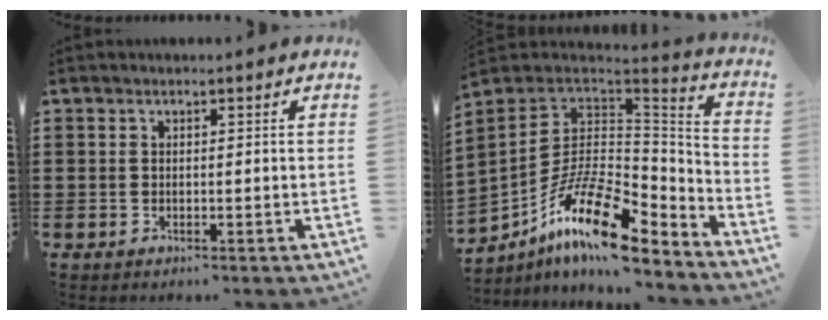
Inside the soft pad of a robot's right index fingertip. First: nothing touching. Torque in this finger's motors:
{"motor_torque": [0.51, 0.79, 0.28, 0.10]}